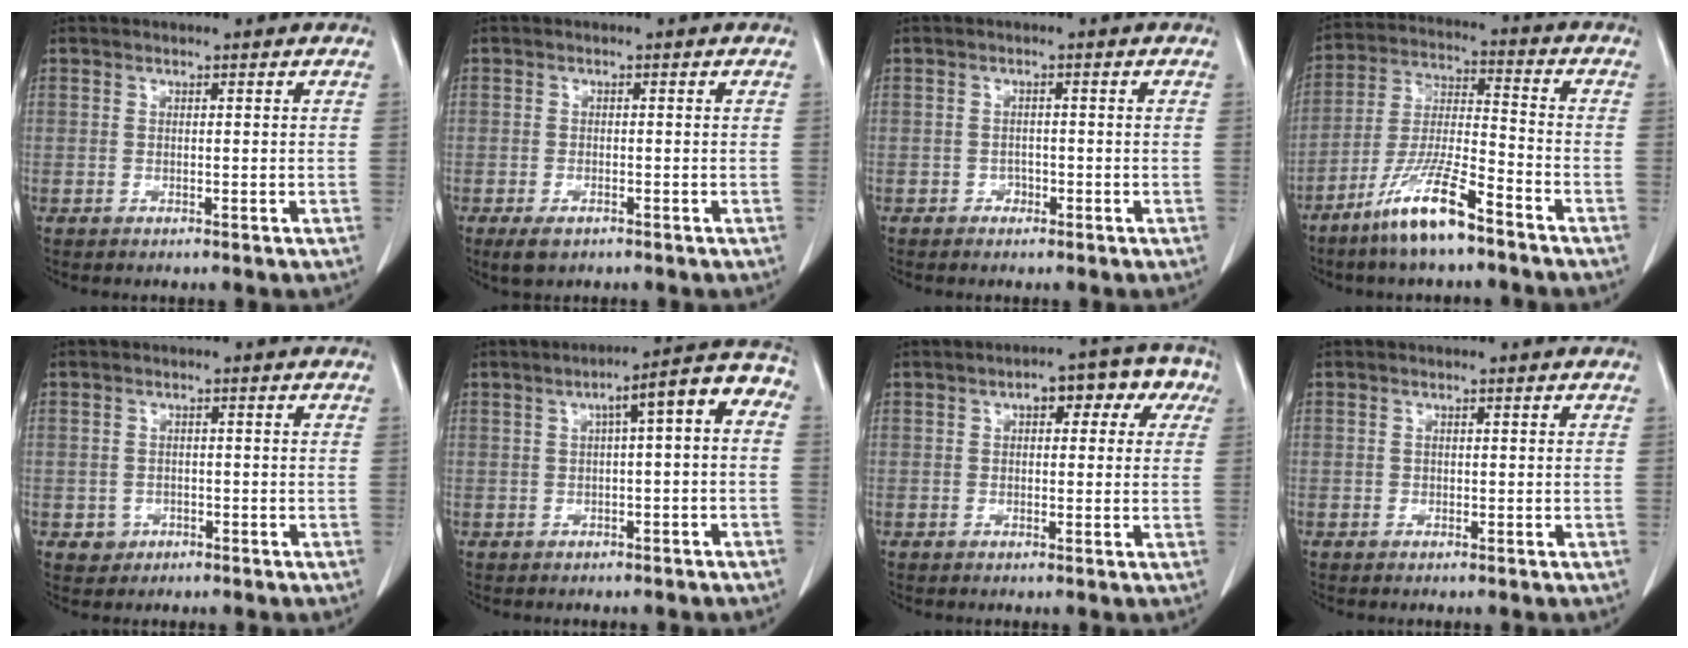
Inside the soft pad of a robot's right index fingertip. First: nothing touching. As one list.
[{"total": 2.8, "force": [-1.8, 1.2, 1.8], "torque": [-0.040, -0.006, -0.023]}, {"total": 1.2, "force": [-0.8, 0.9, 0.3], "torque": [-0.003, 0.005, -0.013]}, {"total": 11.8, "force": [-8.1, 1.1, 8.6], "torque": [-0.177, -0.021, -0.157]}, {"total": 2.2, "force": [-0.8, 2.0, 0.2], "torque": [0.003, 0.010, -0.009]}, {"total": 8.2, "force": [1.0, 1.3, 8.1], "torque": [-0.108, 0.037, 0.006]}, {"total": 7.5, "force": [2.7, 3.6, 6.0], "torque": [-0.062, 0.038, 0.026]}, {"total": 0.0}]